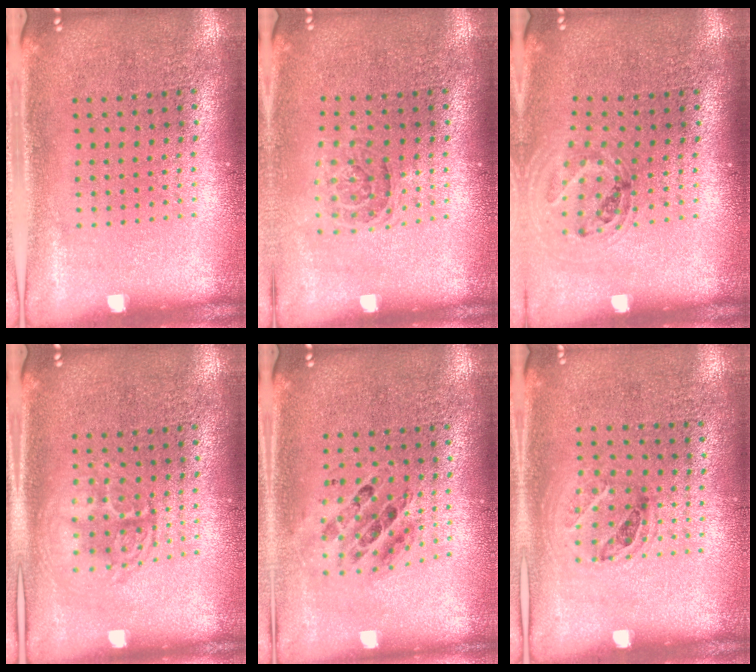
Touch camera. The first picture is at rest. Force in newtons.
{"total": 1.1, "press": 1.0, "slide": 0.5}
{"total": 0.9, "press": 0.9, "slide": 0.0}
{"total": 1.3, "press": 1.3, "slide": 0.2}
{"total": 0.7, "press": 0.7, "slide": 0.1}
{"total": 1.0, "press": 0.8, "slide": 0.6}